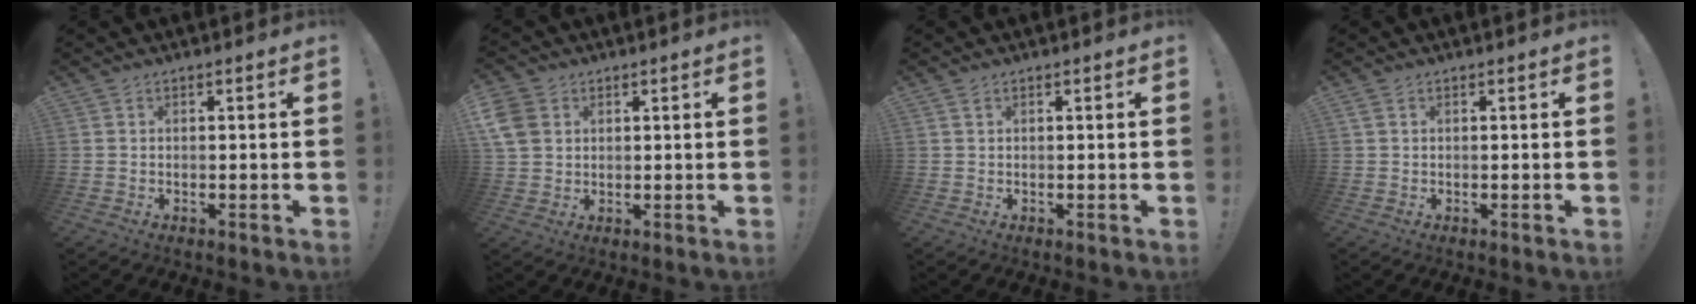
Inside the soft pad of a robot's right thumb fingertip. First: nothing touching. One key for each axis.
{"total": 8.2, "fx": 2.8, "fy": 6.7, "fz": 3.7, "tx": -0.076, "ty": -0.012, "tz": 0.056}
{"total": 0.6, "fx": 0.4, "fy": 0.2, "fz": 0.4, "tx": -0.007, "ty": 0.002, "tz": 0.007}
{"total": 0.7, "fx": 0.2, "fy": 0.4, "fz": 0.5, "tx": -0.009, "ty": 0.002, "tz": 0.004}